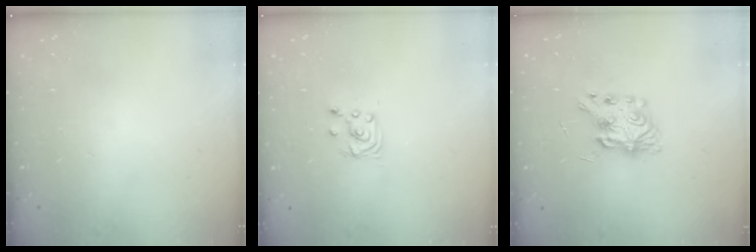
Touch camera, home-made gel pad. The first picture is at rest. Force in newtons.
{"total": 4.6, "press": 4.6, "slide": 0.5}
{"total": 7.8, "press": 7.8, "slide": 0.1}